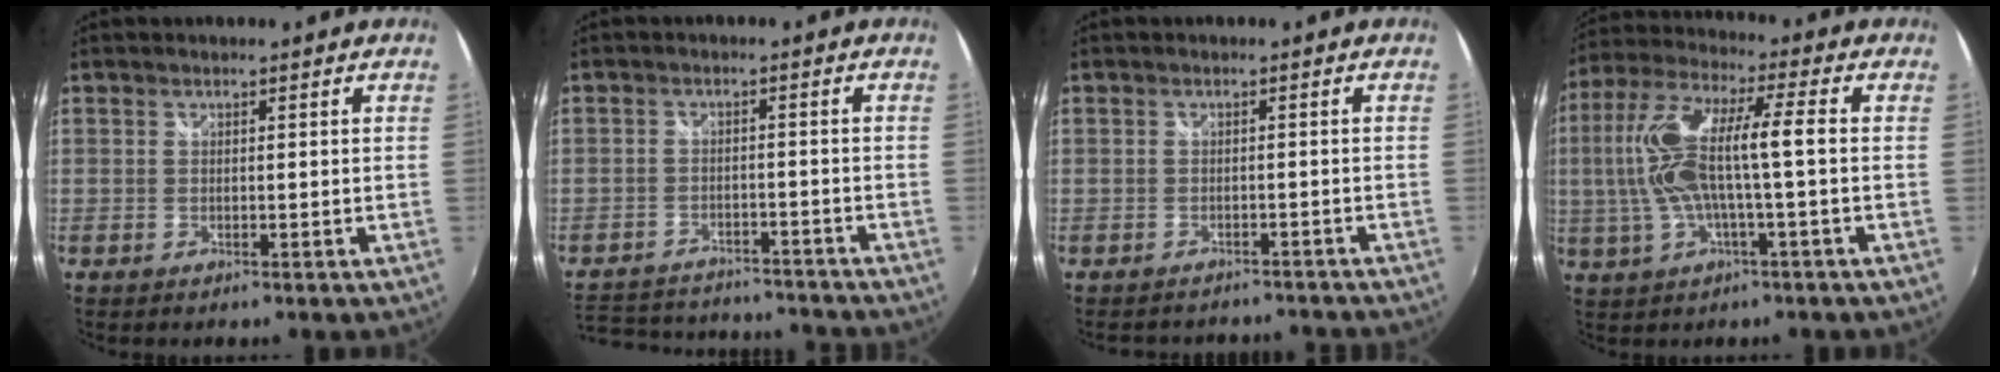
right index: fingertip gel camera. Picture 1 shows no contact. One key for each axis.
{"total": 17.2, "fx": -14.9, "fy": 6.2, "fz": 6.0, "tx": -0.141, "ty": 0.024, "tz": -0.204}
{"total": 8.0, "fx": -7.0, "fy": 3.0, "fz": 2.3, "tx": -0.051, "ty": -0.002, "tz": -0.091}
{"total": 14.4, "fx": -1.0, "fy": 2.9, "fz": 14.1, "tx": -0.276, "ty": 0.007, "tz": -0.016}